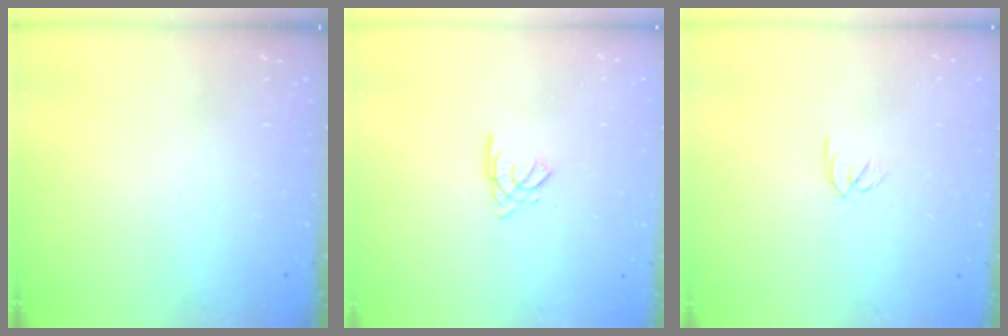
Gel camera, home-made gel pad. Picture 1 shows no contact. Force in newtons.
{"total": 2.6, "press": 2.6, "slide": 0.1}
{"total": 2.5, "press": 2.4, "slide": 0.7}